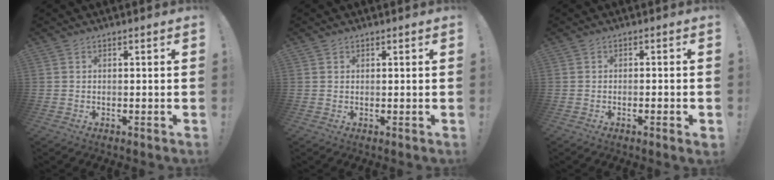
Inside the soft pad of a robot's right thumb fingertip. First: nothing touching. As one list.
[{"total": 0.7, "force": [0.6, 0.4, 0.0], "torque": [0.009, -0.005, 0.010]}, {"total": 2.0, "force": [-1.1, -0.2, 1.6], "torque": [-0.029, 0.001, -0.018]}]